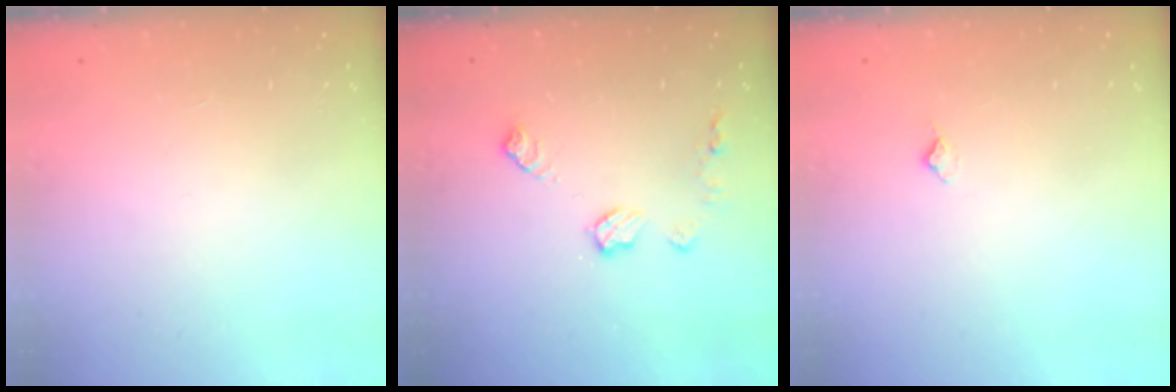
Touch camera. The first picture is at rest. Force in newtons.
{"total": 7.9, "press": 7.9, "slide": 0.3}
{"total": 3.2, "press": 3.2, "slide": 0.4}